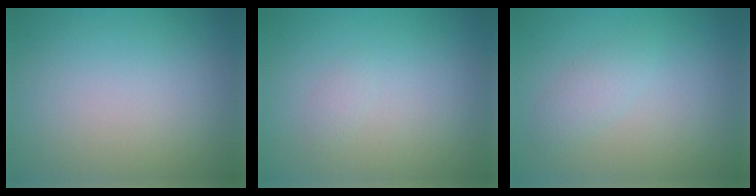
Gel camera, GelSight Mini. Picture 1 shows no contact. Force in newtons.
{"total": 0.6, "press": 0.6, "slide": 0.1}
{"total": 1.5, "press": 1.5, "slide": 0.1}